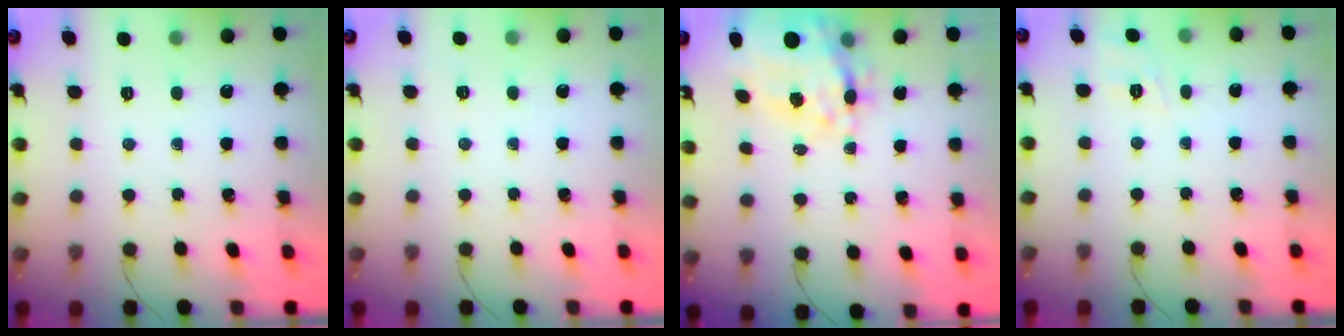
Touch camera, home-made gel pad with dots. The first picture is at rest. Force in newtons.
{"total": 2.4, "press": 2.1, "slide": 1.2}
{"total": 13.4, "press": 12.6, "slide": 4.6}
{"total": 6.5, "press": 6.3, "slide": 1.7}